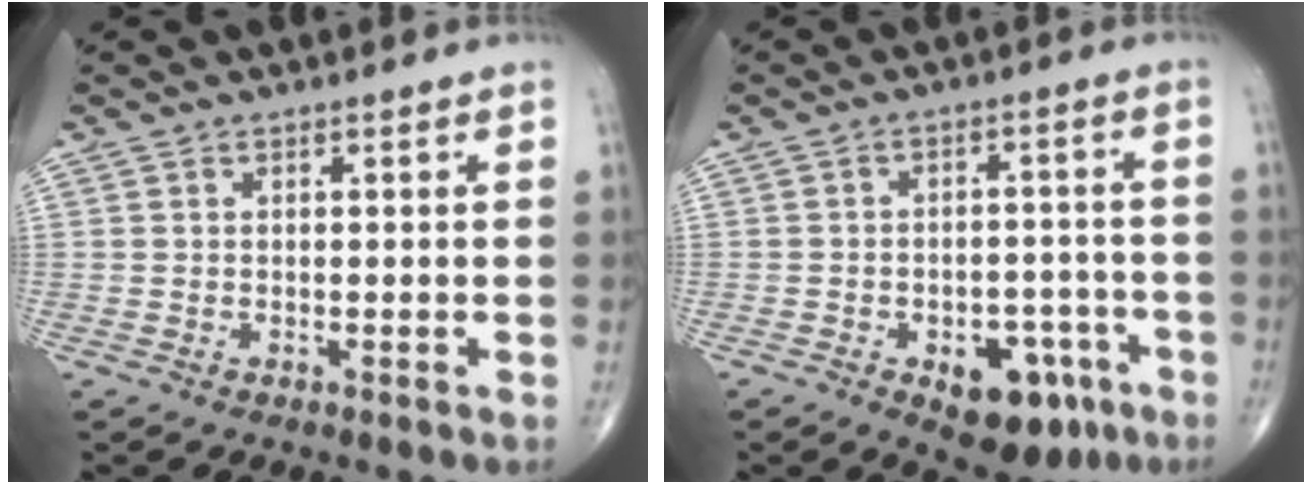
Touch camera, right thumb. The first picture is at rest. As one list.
[{"total": 11.9, "force": [-5.6, 6.9, 7.9], "torque": [-0.070, 0.035, -0.068]}]